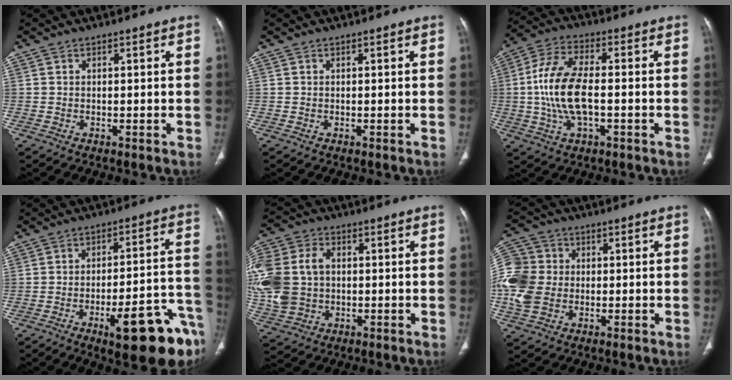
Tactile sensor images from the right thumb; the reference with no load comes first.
{"total": 0.0}
{"total": 12.8, "force": [-1.0, 6.1, 11.2], "torque": [-0.234, 0.019, -0.021]}
{"total": 18.8, "force": [-9.3, 4.6, 15.6], "torque": [-0.142, 0.061, -0.118]}
{"total": 19.9, "force": [0.7, 15.5, 12.4], "torque": [-0.316, 0.020, 0.025]}
{"total": 13.7, "force": [-0.9, 11.3, 7.8], "torque": [-0.179, 0.016, -0.018]}